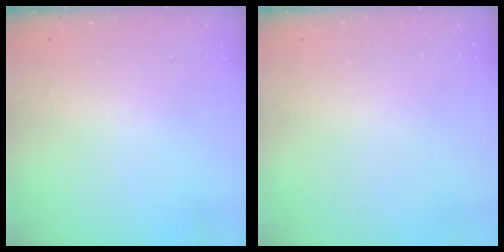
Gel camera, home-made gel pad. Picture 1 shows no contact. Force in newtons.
{"total": 0.0}